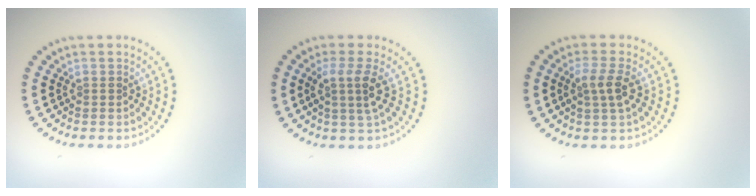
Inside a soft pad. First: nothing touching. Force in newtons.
{"total": 2.6, "press": 1.9, "slide": 1.7}
{"total": 2.4, "press": 2.1, "slide": 1.0}